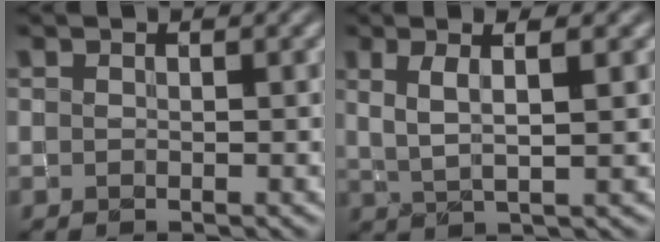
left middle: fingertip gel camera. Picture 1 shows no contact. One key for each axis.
{"total": 3.8, "fx": 1.5, "fy": 0.8, "fz": 3.4, "tx": -0.065, "ty": 0.000, "tz": 0.027}